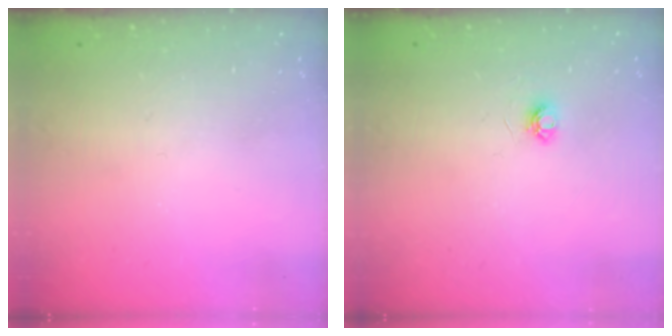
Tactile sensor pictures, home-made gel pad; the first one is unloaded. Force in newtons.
{"total": 4.7, "press": 4.6, "slide": 0.6}